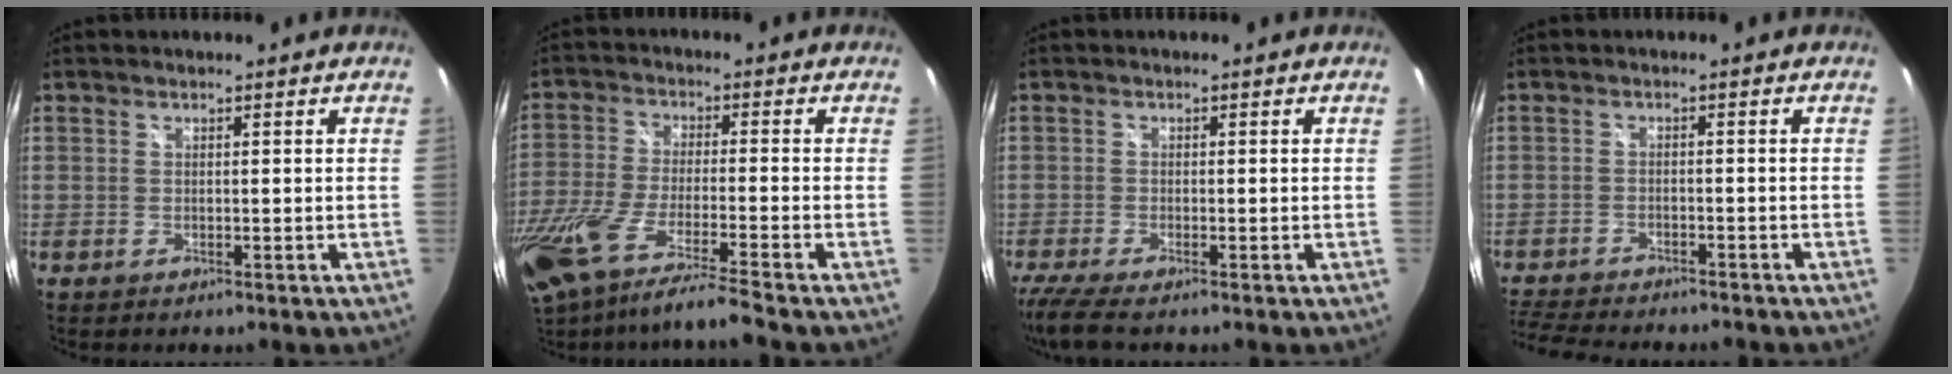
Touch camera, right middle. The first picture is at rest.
{"total": 16.9, "force": [-13.0, 0.2, 10.8], "torque": [-0.219, -0.065, -0.227]}
{"total": 4.8, "force": [-3.6, 0.2, 3.2], "torque": [-0.073, -0.026, -0.071]}
{"total": 9.9, "force": [-8.8, 2.2, 3.7], "torque": [-0.101, -0.017, -0.147]}